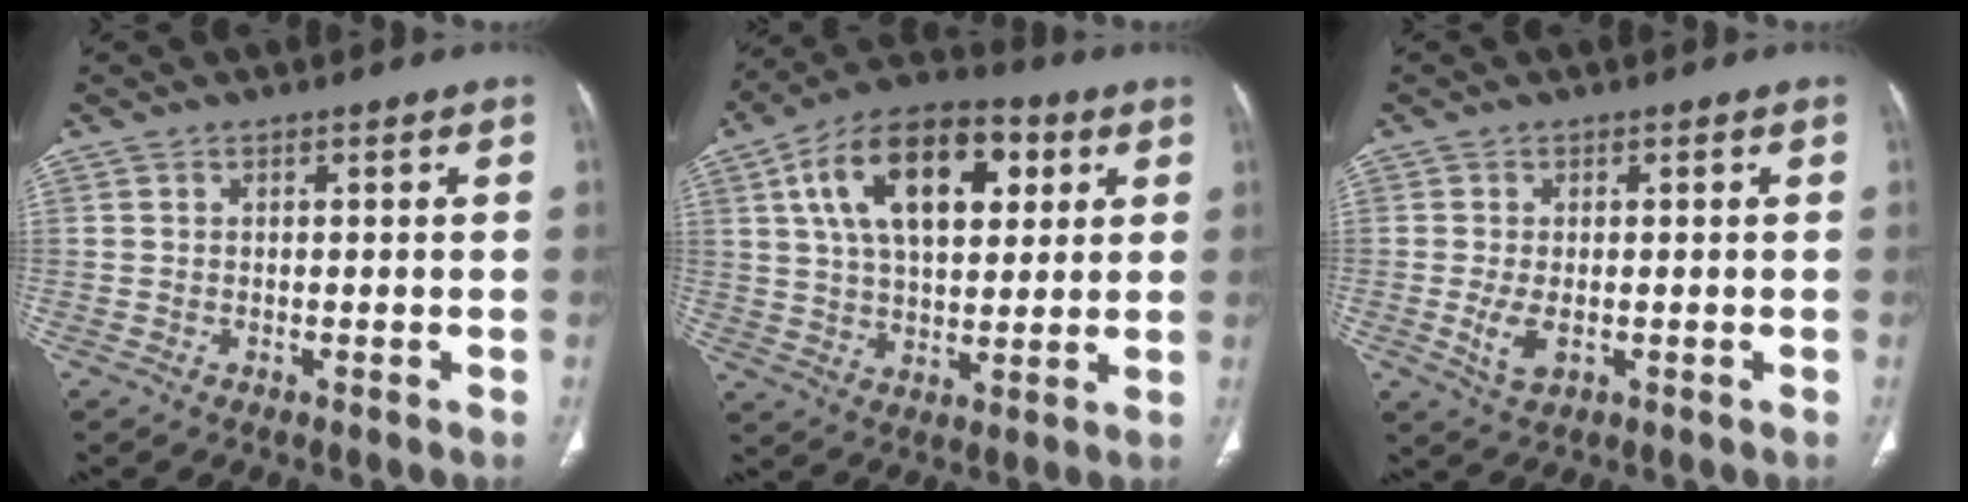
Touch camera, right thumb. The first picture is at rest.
{"total": 20.4, "force": [6.8, 11.2, 15.6], "torque": [-0.232, 0.001, 0.106]}
{"total": 3.8, "force": [-0.7, 1.9, 3.2], "torque": [-0.070, -0.010, -0.008]}